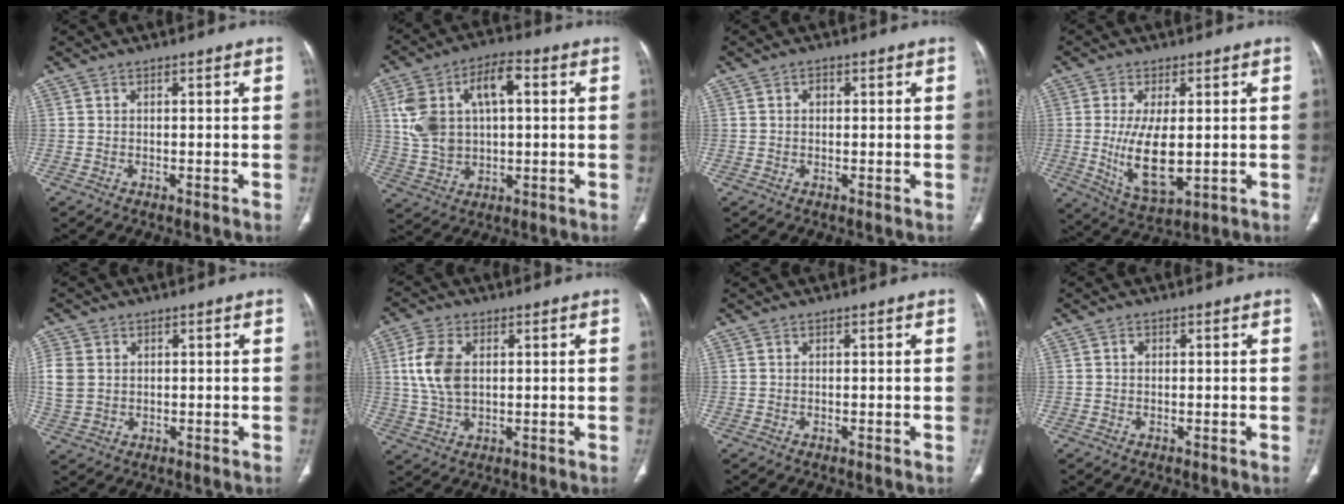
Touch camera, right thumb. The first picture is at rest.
{"total": 14.7, "force": [3.0, 8.6, 11.6], "torque": [-0.206, 0.023, 0.057]}
{"total": 1.1, "force": [0.2, 0.9, 0.7], "torque": [-0.005, 0.004, 0.001]}
{"total": 11.5, "force": [-0.4, 5.3, 10.3], "torque": [-0.185, -0.022, 0.007]}
{"total": 6.4, "force": [0.9, 5.3, 3.6], "torque": [-0.077, 0.000, 0.024]}
{"total": 8.6, "force": [1.5, 5.3, 6.6], "torque": [-0.141, 0.002, 0.034]}
{"total": 0.0}
{"total": 0.7, "force": [0.1, 0.6, 0.4], "torque": [-0.005, 0.002, 0.001]}